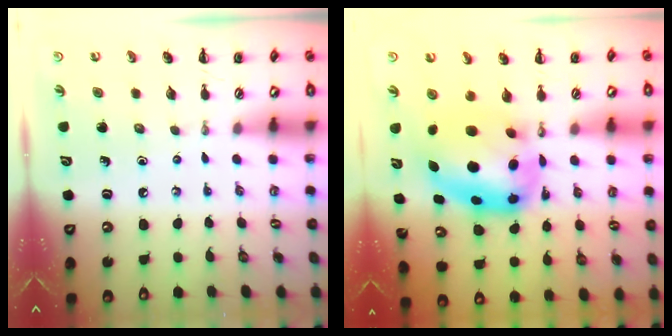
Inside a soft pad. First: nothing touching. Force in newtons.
{"total": 9.5, "press": 9.1, "slide": 2.8}